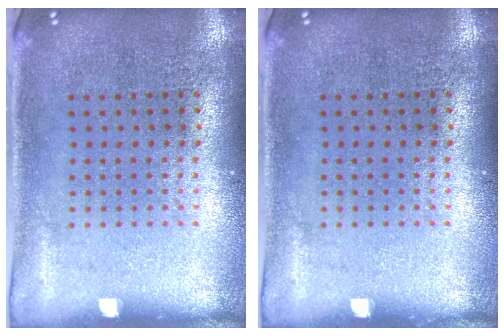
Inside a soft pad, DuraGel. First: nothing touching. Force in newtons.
{"total": 0.0}